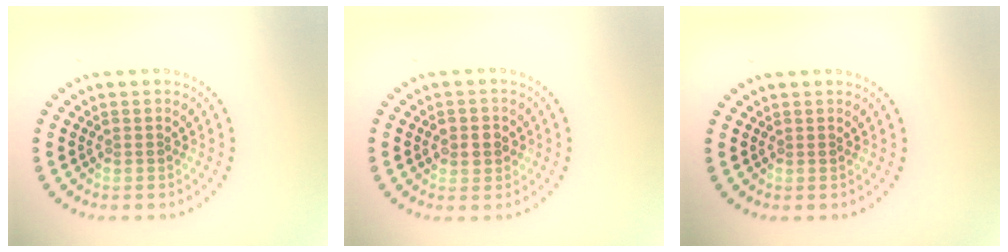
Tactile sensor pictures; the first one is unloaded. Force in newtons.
{"total": 2.3, "press": 2.3, "slide": 0.4}
{"total": 0.0}